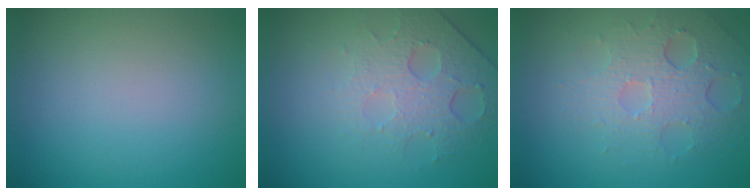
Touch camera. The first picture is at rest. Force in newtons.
{"total": 4.8, "press": 3.2, "slide": 3.6}
{"total": 4.0, "press": 3.6, "slide": 1.7}